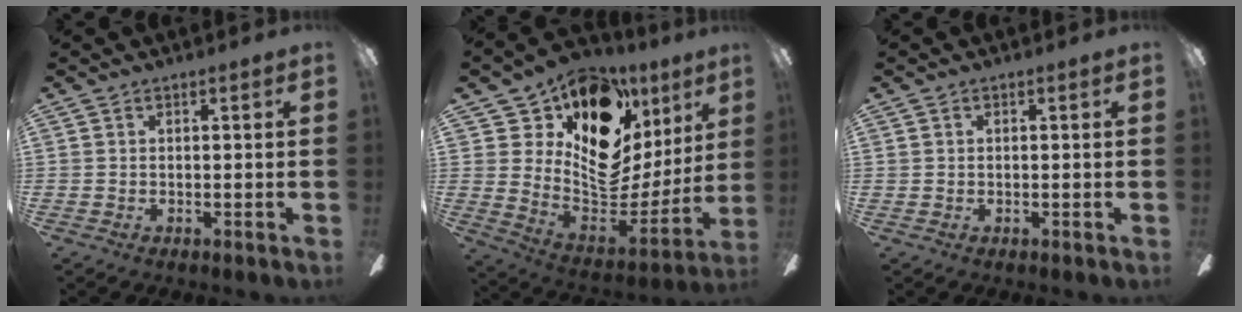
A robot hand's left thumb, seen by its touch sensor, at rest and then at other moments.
{"total": 17.5, "force": [11.0, 10.3, 8.9], "torque": [-0.160, -0.106, 0.204]}
{"total": 0.0}